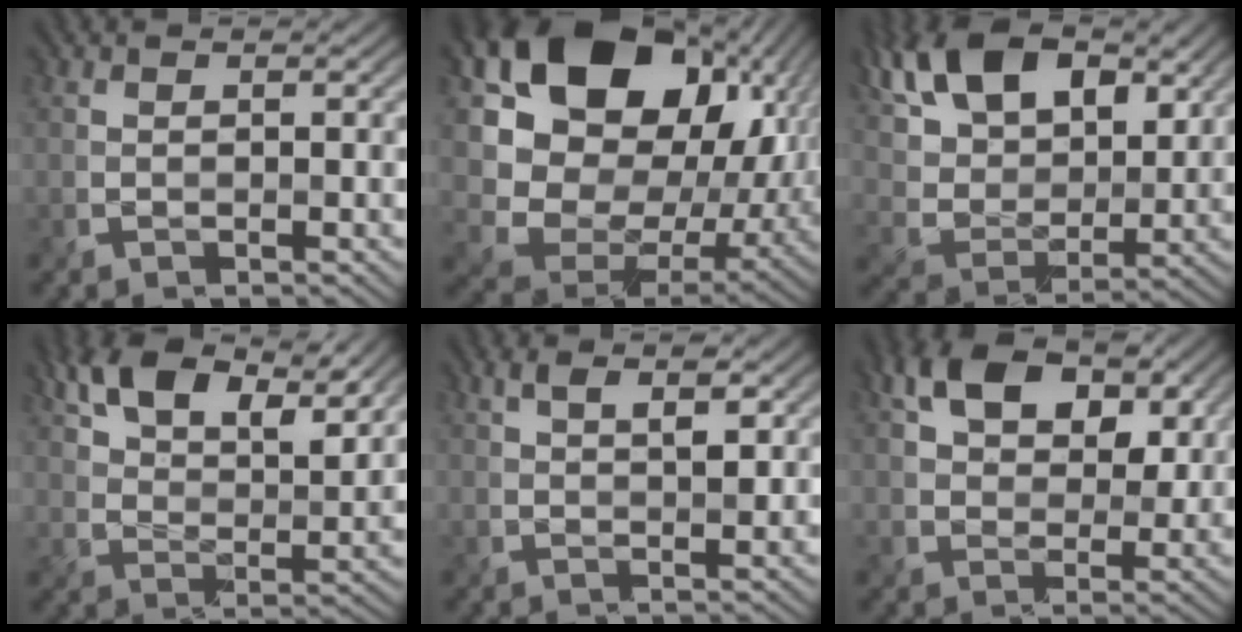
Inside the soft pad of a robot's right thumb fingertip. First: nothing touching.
{"total": 19.6, "force": [4.2, 14.8, 12.1], "torque": [-0.227, -0.047, 0.126]}
{"total": 13.3, "force": [6.3, 7.7, 8.8], "torque": [-0.185, 0.004, 0.108]}
{"total": 10.5, "force": [6.4, 5.3, 6.4], "torque": [-0.132, 0.002, 0.119]}
{"total": 3.0, "force": [1.1, 1.2, 2.6], "torque": [-0.045, 0.002, 0.018]}
{"total": 8.9, "force": [3.4, 5.8, 5.8], "torque": [-0.118, 0.007, 0.053]}